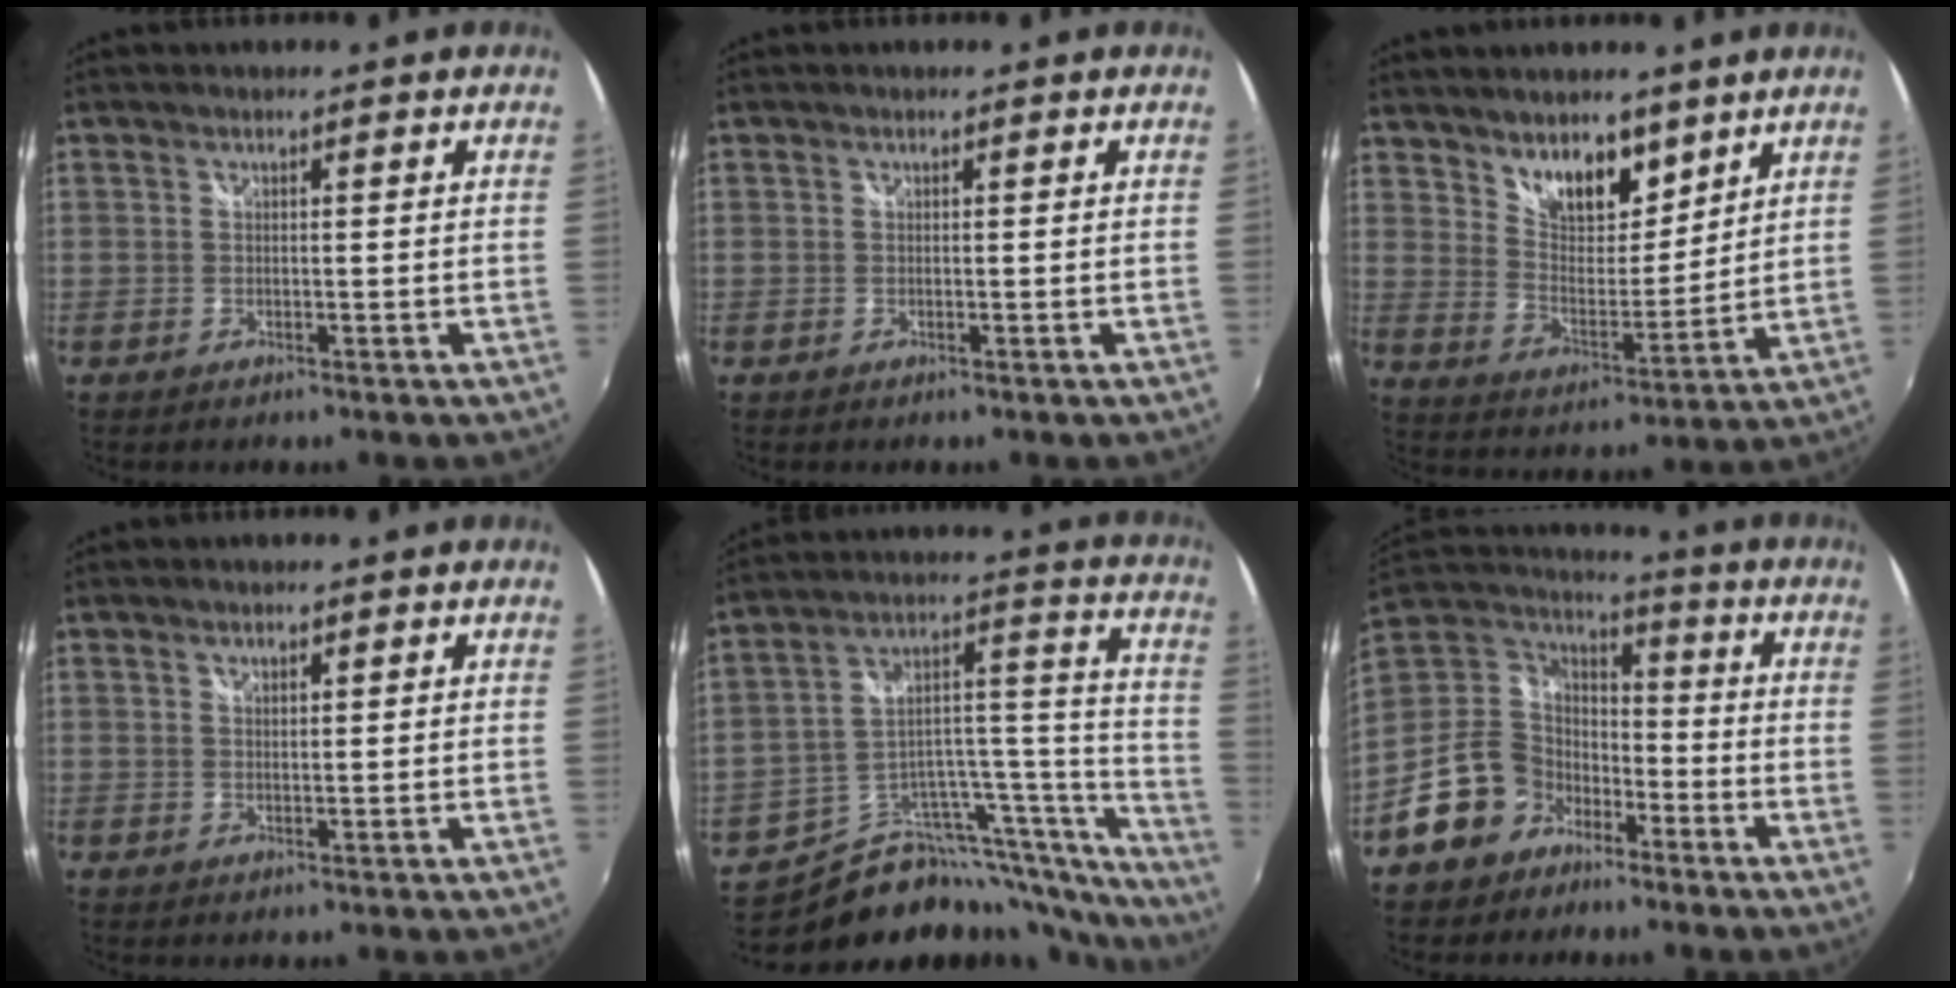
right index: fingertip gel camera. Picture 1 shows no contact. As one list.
[{"total": 0.0}, {"total": 10.4, "force": [7.6, 5.0, 5.1], "torque": [-0.072, 0.001, 0.136]}, {"total": 0.9, "force": [0.7, 0.4, 0.5], "torque": [-0.005, 0.001, 0.011]}, {"total": 23.8, "force": [-18.8, 9.4, 11.1], "torque": [-0.119, 0.060, -0.279]}, {"total": 14.9, "force": [-8.8, 11.0, 4.8], "torque": [-0.125, 0.034, -0.150]}]